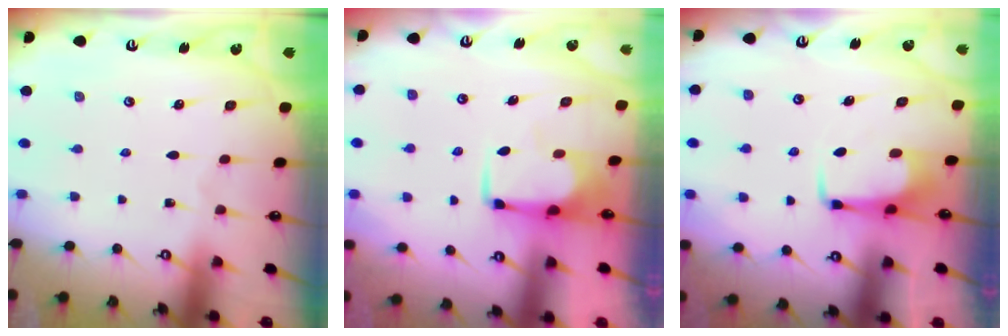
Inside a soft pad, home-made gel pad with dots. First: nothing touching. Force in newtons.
{"total": 1.0, "press": 1.0, "slide": 0.1}
{"total": 3.7, "press": 3.7, "slide": 0.3}